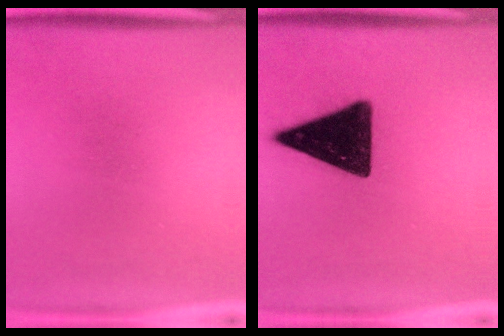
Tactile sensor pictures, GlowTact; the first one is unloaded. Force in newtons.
{"total": 16.1}